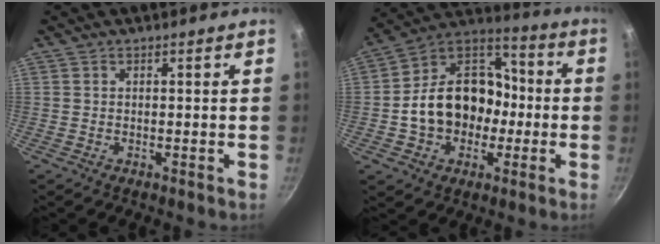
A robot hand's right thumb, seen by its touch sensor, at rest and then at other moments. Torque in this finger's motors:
{"motor_torque": [2.11, 2.07, 0.98, -0.65, 0.12]}